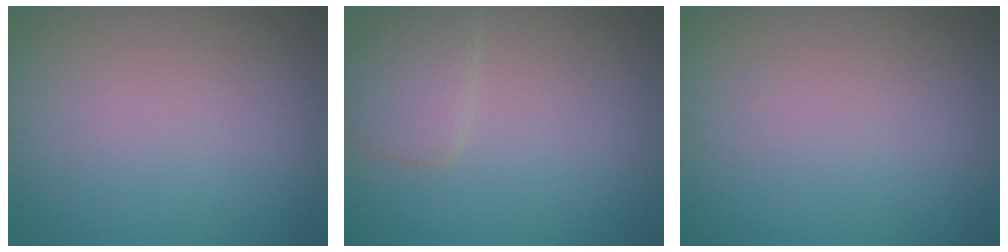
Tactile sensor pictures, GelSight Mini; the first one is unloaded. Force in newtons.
{"total": 2.2, "press": 2.2, "slide": 0.1}
{"total": 0.0}